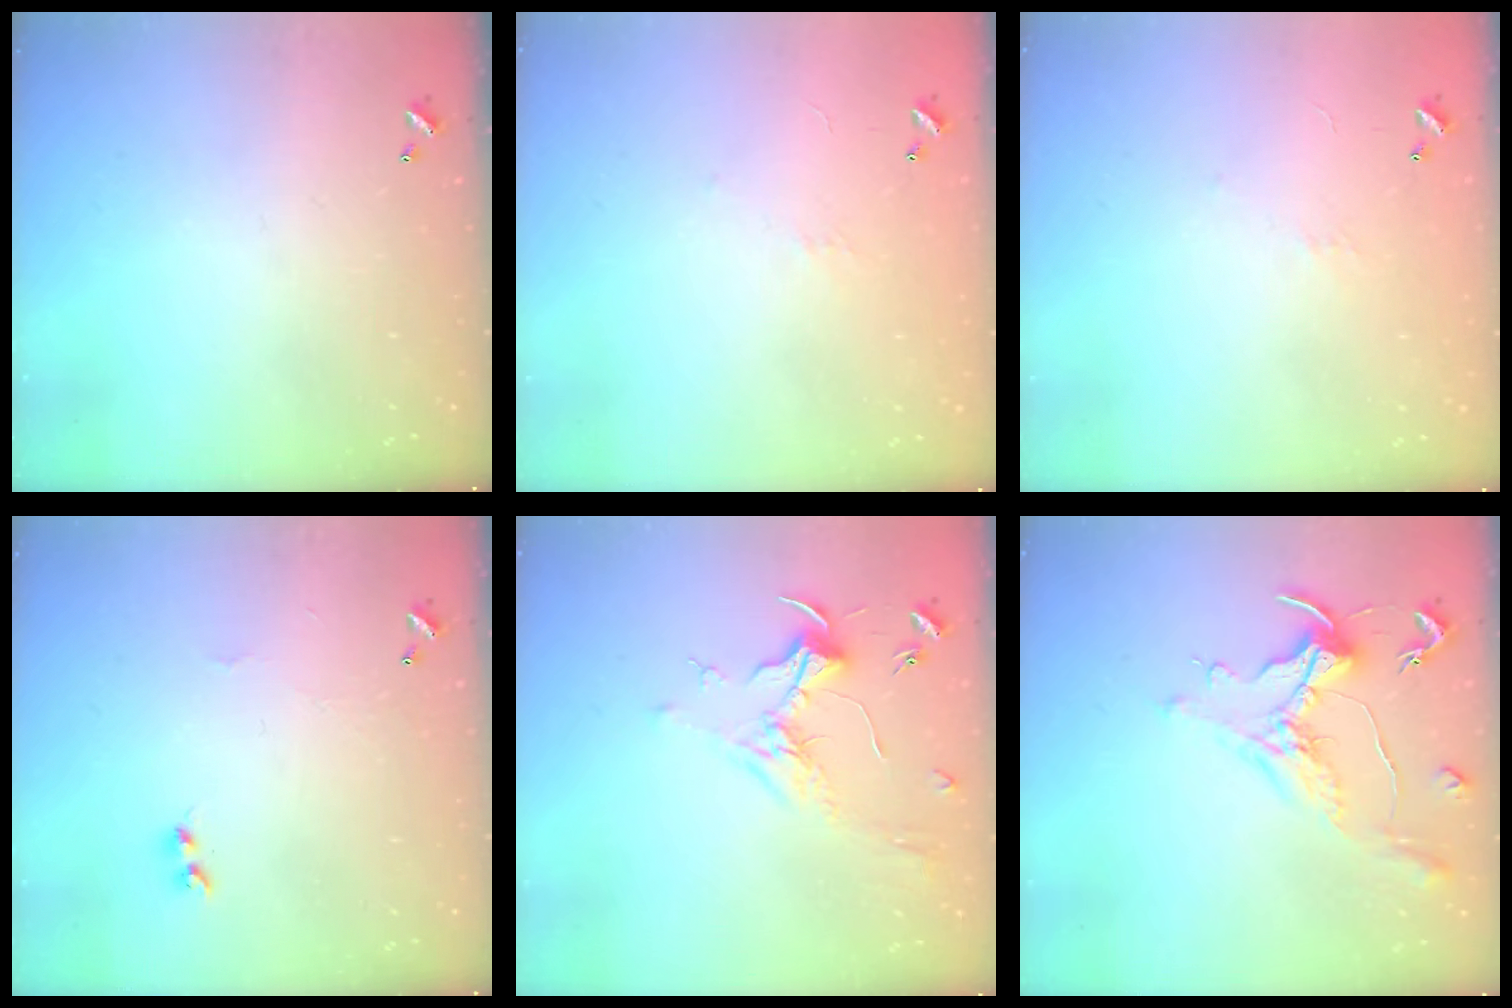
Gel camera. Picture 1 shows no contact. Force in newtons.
{"total": 6.0, "press": 6.0, "slide": 0.7}
{"total": 6.0, "press": 6.0, "slide": 0.7}
{"total": 2.7, "press": 2.7, "slide": 0.7}
{"total": 1.9, "press": 1.7, "slide": 0.8}
{"total": 1.2, "press": 1.0, "slide": 0.5}